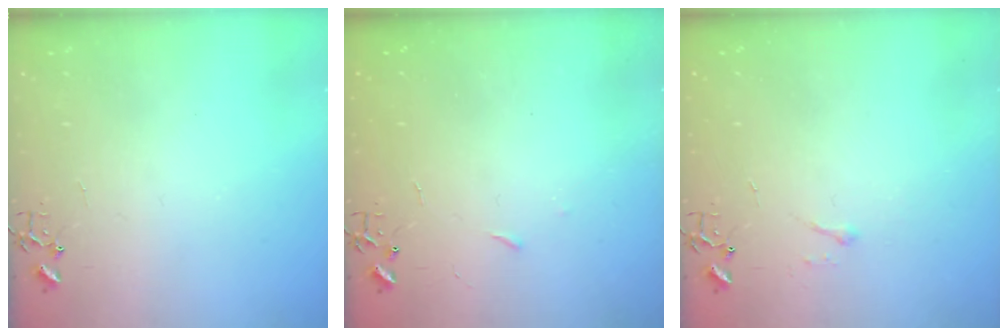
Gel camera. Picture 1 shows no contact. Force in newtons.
{"total": 2.6, "press": 2.5, "slide": 0.4}
{"total": 3.9, "press": 3.9, "slide": 0.6}